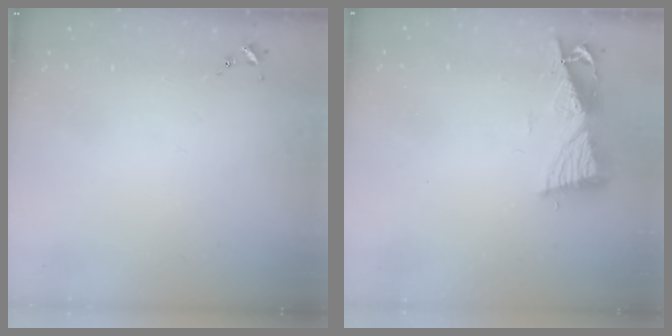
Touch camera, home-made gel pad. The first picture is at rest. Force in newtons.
{"total": 8.5, "press": 8.4, "slide": 1.0}